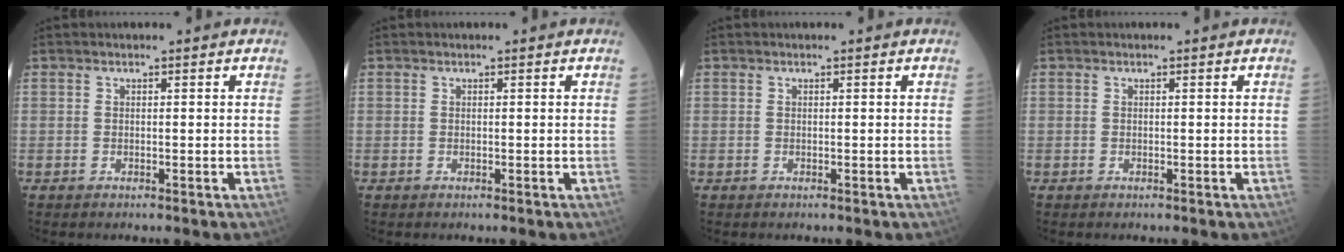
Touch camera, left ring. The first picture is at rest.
{"total": 0.0}
{"total": 0.0}
{"total": 0.0}